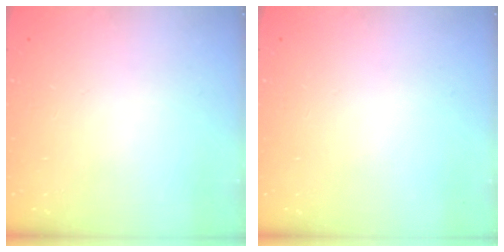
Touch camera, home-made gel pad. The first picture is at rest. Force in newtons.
{"total": 0.0}